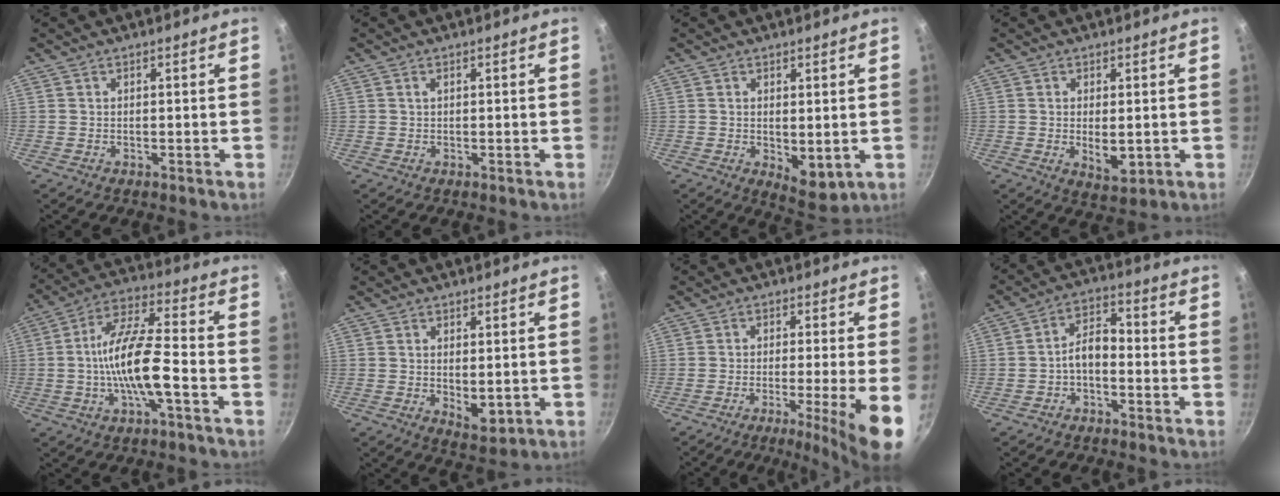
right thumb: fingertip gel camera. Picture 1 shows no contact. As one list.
[{"total": 0.6, "force": [0.2, 0.3, 0.4], "torque": [-0.008, 0.002, 0.004]}, {"total": 5.8, "force": [-0.1, 2.9, 5.1], "torque": [-0.065, -0.019, 0.006]}, {"total": 5.2, "force": [-0.3, 2.4, 4.6], "torque": [-0.072, -0.014, 0.003]}, {"total": 13.5, "force": [-3.1, 3.8, 12.6], "torque": [-0.235, 0.036, -0.067]}, {"total": 5.0, "force": [-0.1, 2.4, 4.3], "torque": [-0.065, -0.015, 0.004]}, {"total": 10.0, "force": [-3.3, 0.4, 9.4], "torque": [-0.141, -0.002, -0.051]}, {"total": 5.6, "force": [-2.1, 3.0, 4.2], "torque": [-0.067, 0.038, -0.042]}]